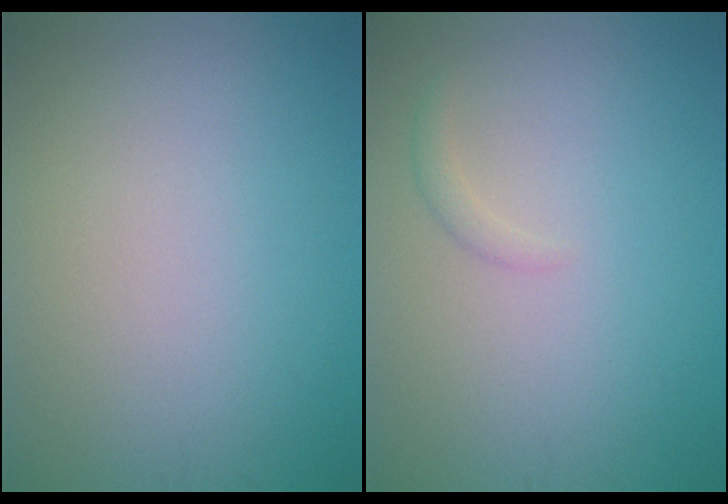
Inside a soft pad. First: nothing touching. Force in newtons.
{"total": 0.8, "press": 0.8, "slide": 0.0}